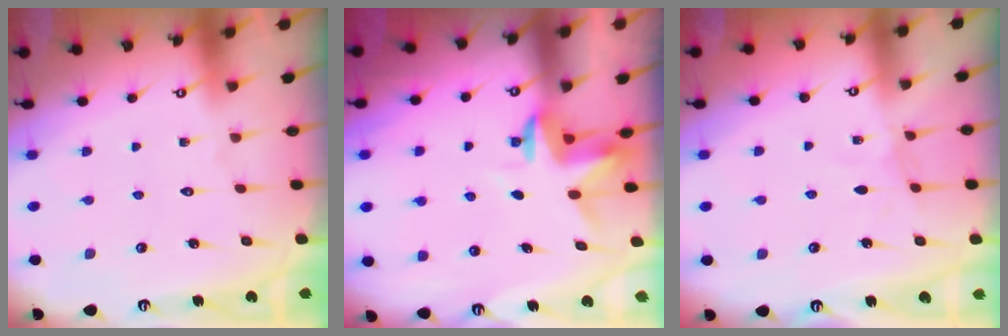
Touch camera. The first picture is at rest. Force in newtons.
{"total": 3.7, "press": 3.7, "slide": 0.2}
{"total": 2.7, "press": 2.7, "slide": 0.4}